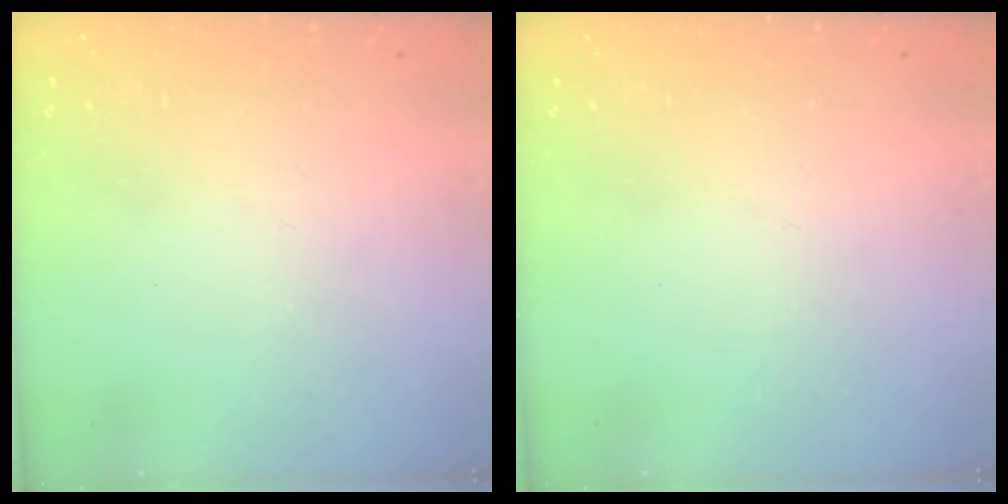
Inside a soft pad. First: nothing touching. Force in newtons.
{"total": 0.0}